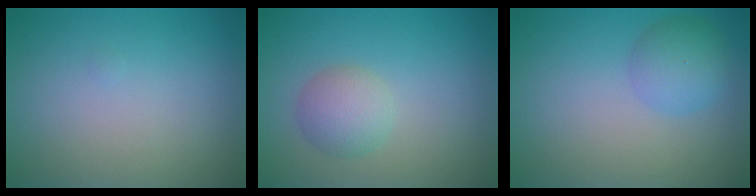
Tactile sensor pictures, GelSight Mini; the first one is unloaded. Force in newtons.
{"total": 2.7, "press": 2.7, "slide": 0.1}
{"total": 3.0, "press": 3.0, "slide": 0.1}